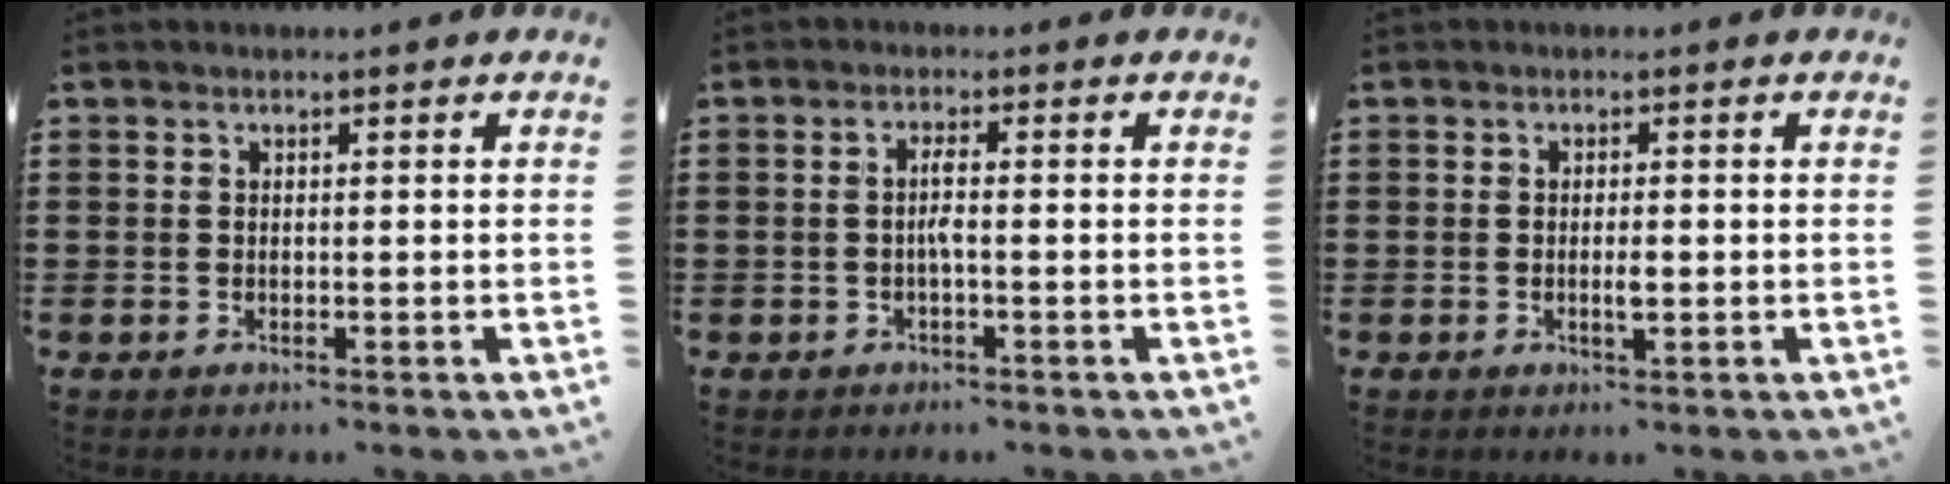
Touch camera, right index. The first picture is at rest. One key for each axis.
{"total": 2.2, "fx": -0.5, "fy": 0.1, "fz": 2.1, "tx": -0.048, "ty": -0.003, "tz": -0.013}
{"total": 1.9, "fx": -0.4, "fy": 0.4, "fz": 1.8, "tx": -0.033, "ty": 0.001, "tz": -0.007}